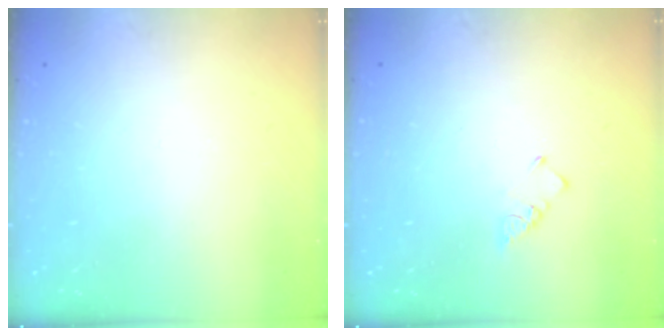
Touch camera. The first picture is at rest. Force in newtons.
{"total": 1.9, "press": 1.9, "slide": 0.3}